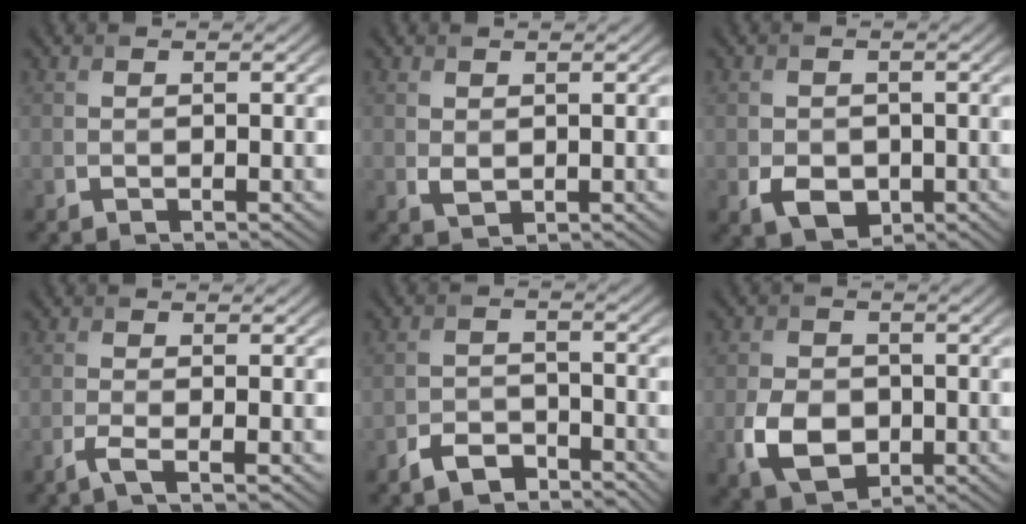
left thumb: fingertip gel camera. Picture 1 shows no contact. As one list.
[{"total": 1.2, "force": [0.4, 0.8, 0.8], "torque": [-0.021, -0.004, 0.014]}, {"total": 3.8, "force": [-1.1, 2.9, 2.1], "torque": [-0.043, -0.014, -0.018]}, {"total": 2.2, "force": [-1.2, 0.3, 1.8], "torque": [-0.037, 0.001, -0.035]}, {"total": 4.1, "force": [-3.4, 1.8, 1.5], "torque": [-0.030, -0.002, -0.070]}, {"total": 6.2, "force": [-1.5, 4.6, 3.9], "torque": [-0.094, -0.014, -0.030]}]